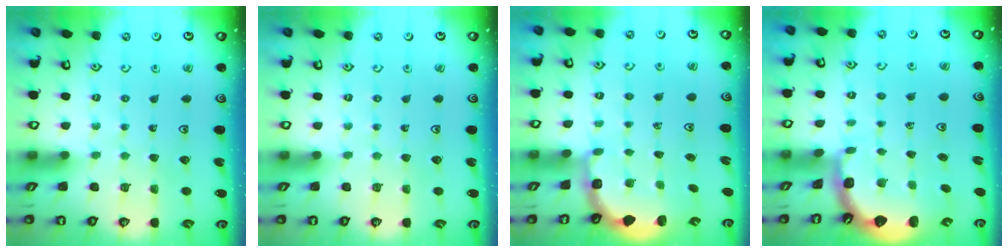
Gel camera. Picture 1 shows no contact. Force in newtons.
{"total": 0.0}
{"total": 2.8, "press": 2.4, "slide": 1.4}
{"total": 2.4, "press": 1.7, "slide": 1.7}